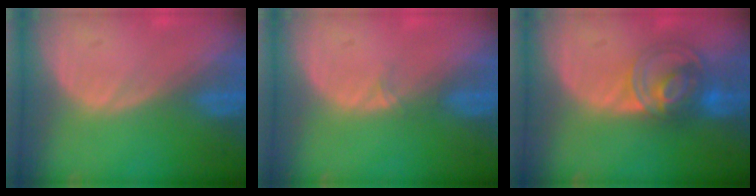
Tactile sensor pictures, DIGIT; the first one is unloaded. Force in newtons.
{"total": 0.9, "press": 0.6, "slide": 0.7}
{"total": 7.4, "press": 6.2, "slide": 4.2}